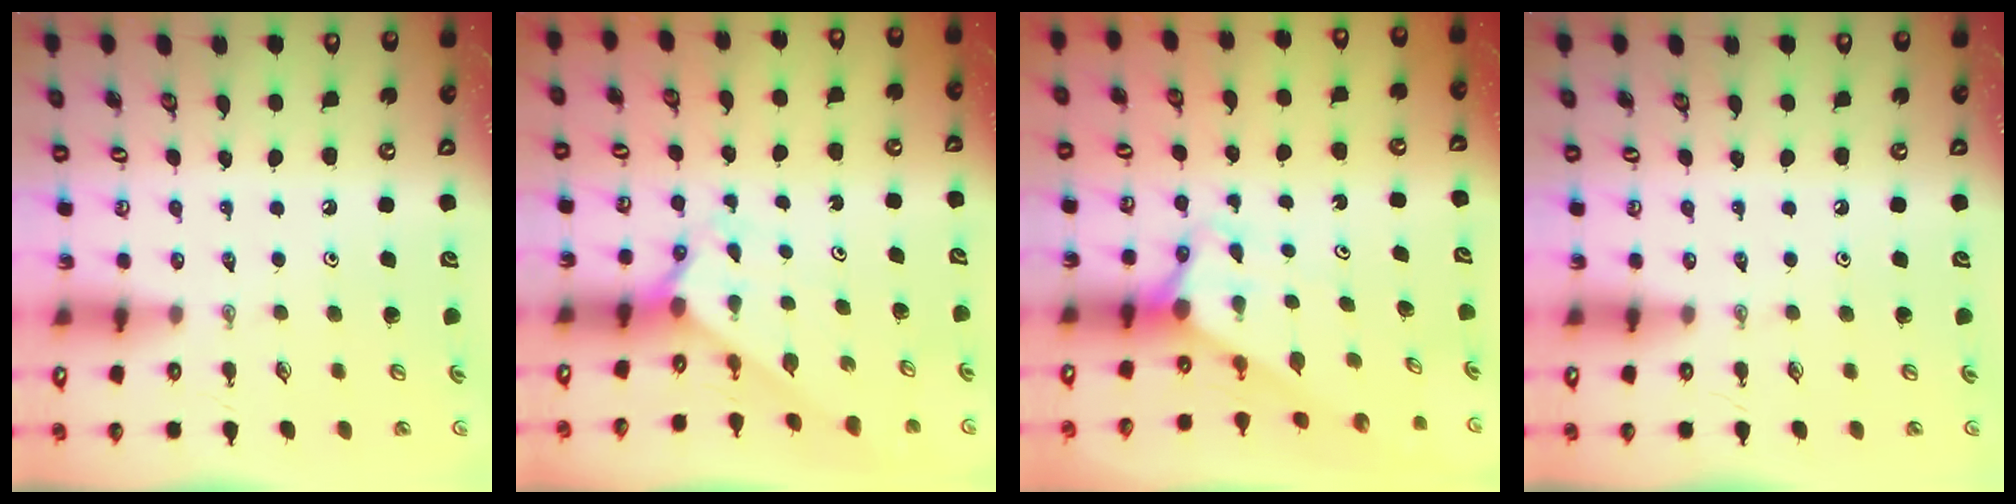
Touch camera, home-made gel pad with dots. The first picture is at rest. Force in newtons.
{"total": 1.9, "press": 1.9, "slide": 0.2}
{"total": 2.6, "press": 2.6, "slide": 0.0}
{"total": 0.0}